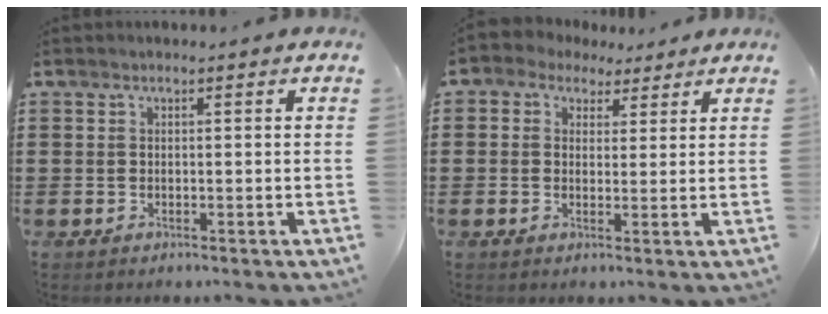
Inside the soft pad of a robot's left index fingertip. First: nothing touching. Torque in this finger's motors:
{"motor_torque": [0.90, -0.92, 0.08, -0.01]}